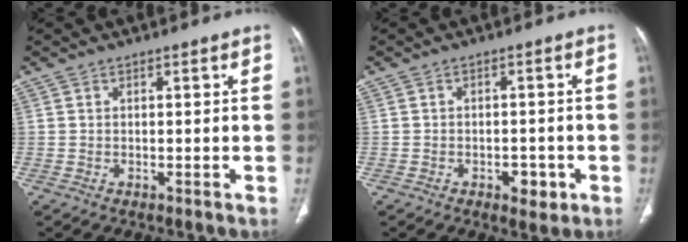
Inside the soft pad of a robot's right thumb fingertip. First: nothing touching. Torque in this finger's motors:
{"motor_torque": [0.28, 0.06, -0.23, 0.04, 0.00]}